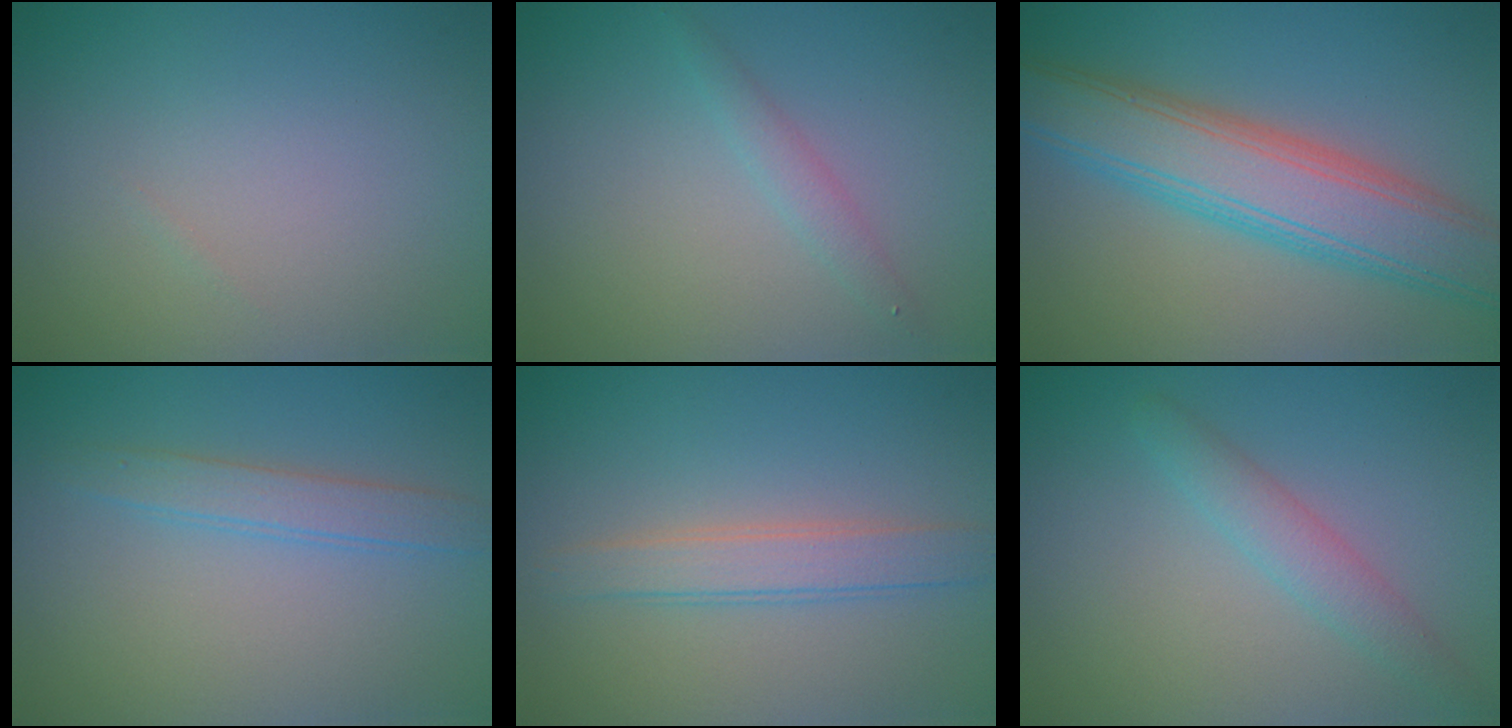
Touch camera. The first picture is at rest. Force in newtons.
{"total": 1.3, "press": 1.3, "slide": 0.0}
{"total": 7.9, "press": 7.9, "slide": 0.2}
{"total": 2.1, "press": 2.1, "slide": 0.1}
{"total": 2.6, "press": 2.6, "slide": 0.0}
{"total": 2.4, "press": 2.4, "slide": 0.2}